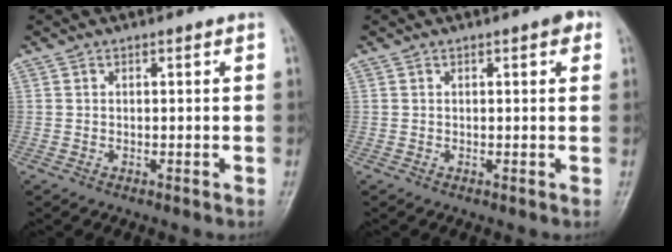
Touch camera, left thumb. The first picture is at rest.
{"total": 2.1, "force": [0.9, 0.8, 1.7], "torque": [-0.014, 0.002, 0.010]}